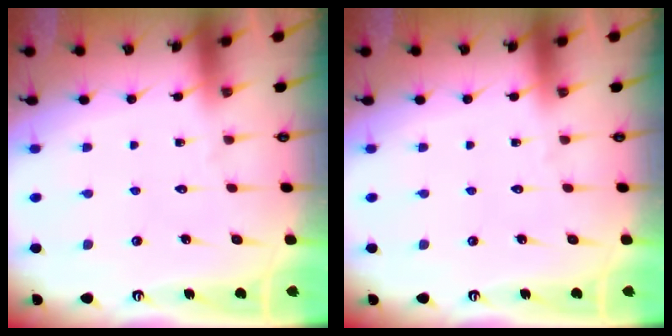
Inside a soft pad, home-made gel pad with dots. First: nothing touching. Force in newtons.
{"total": 0.0}